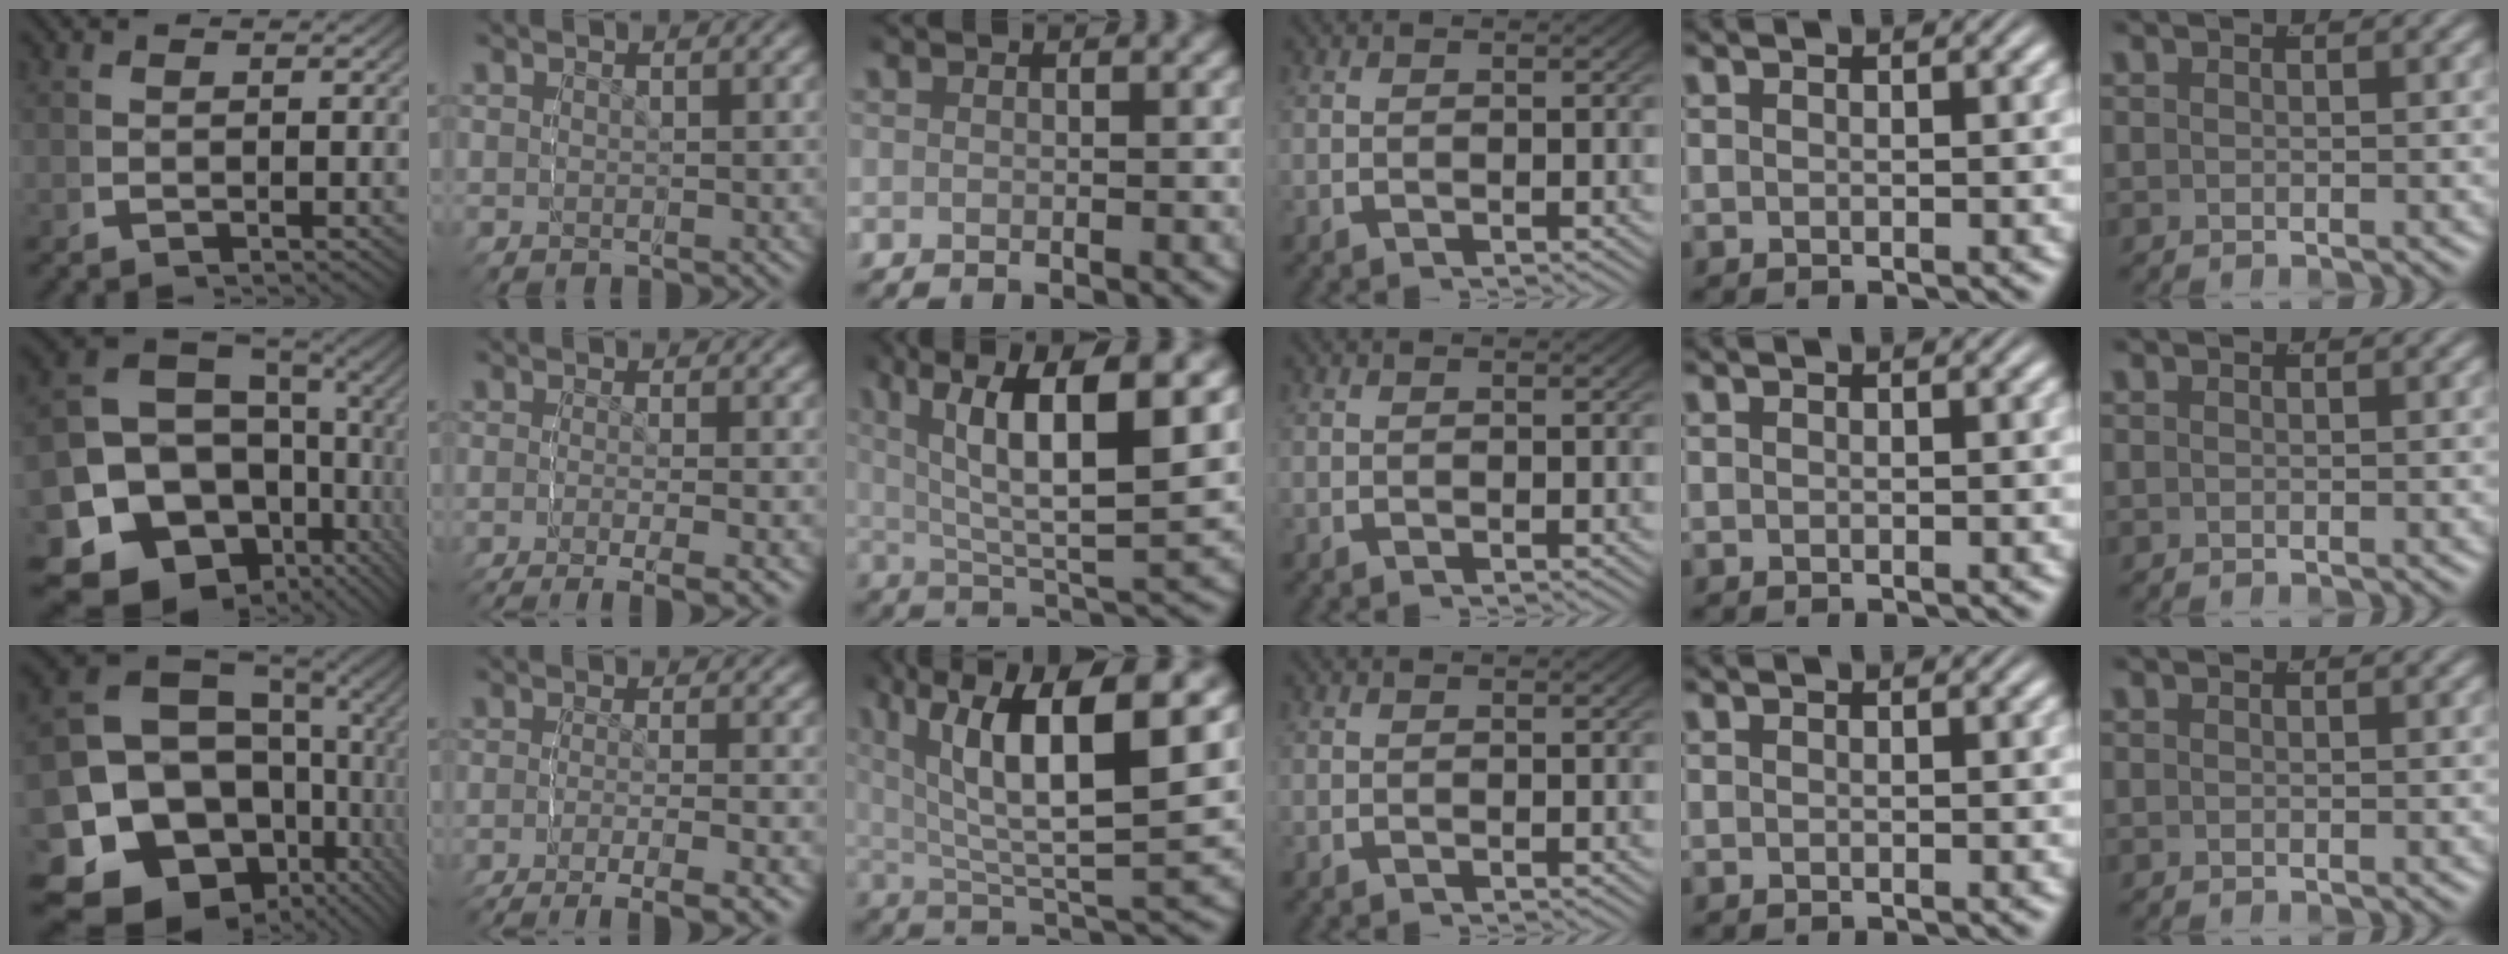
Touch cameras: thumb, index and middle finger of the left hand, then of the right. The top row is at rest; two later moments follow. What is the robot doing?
{"motion": "grasp_and_lifting", "object": "sponge"}